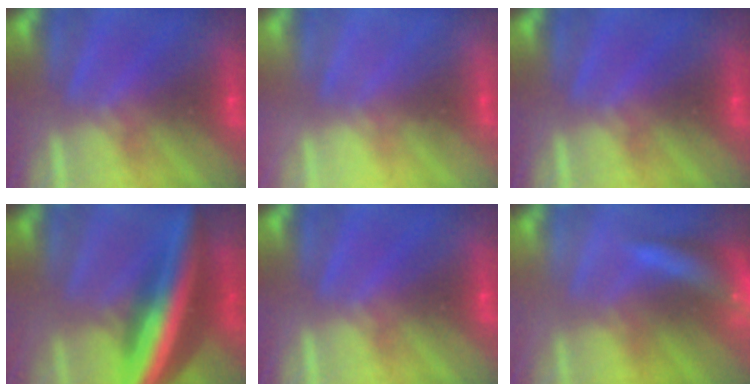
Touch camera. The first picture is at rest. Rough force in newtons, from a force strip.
{"total": 2.1}
{"total": 0.0}
{"total": 8.6}
{"total": 0.0}
{"total": 6.6}